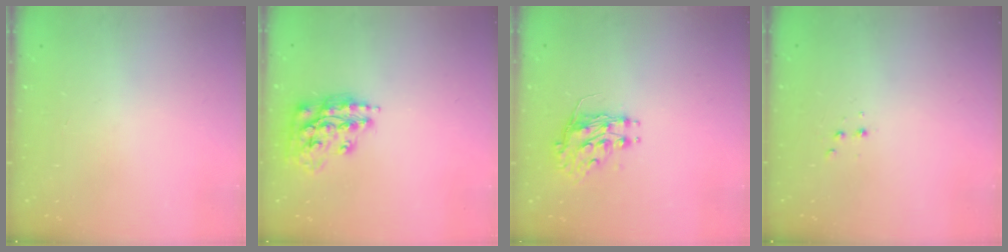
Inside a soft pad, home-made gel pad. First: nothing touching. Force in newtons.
{"total": 15.2, "press": 15.1, "slide": 0.8}
{"total": 8.3, "press": 8.3, "slide": 0.1}
{"total": 2.5, "press": 2.4, "slide": 0.5}